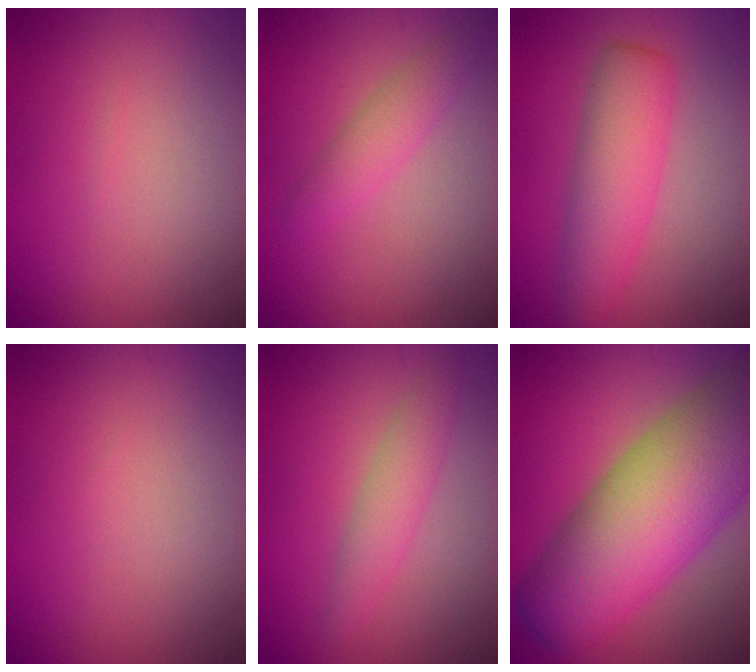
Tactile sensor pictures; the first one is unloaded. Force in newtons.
{"total": 2.3, "press": 2.3, "slide": 0.1}
{"total": 4.9, "press": 4.9, "slide": 0.1}
{"total": 0.0}
{"total": 2.4, "press": 2.4, "slide": 0.0}
{"total": 13.9, "press": 13.9, "slide": 0.7}